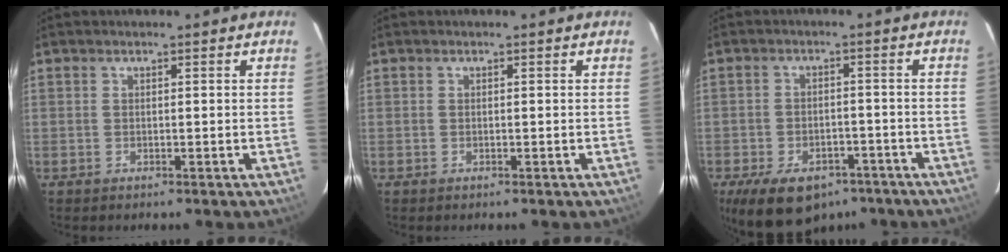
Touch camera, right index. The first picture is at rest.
{"total": 0.0}
{"total": 14.5, "force": [-9.6, 8.1, 7.3], "torque": [-0.164, -0.009, -0.135]}